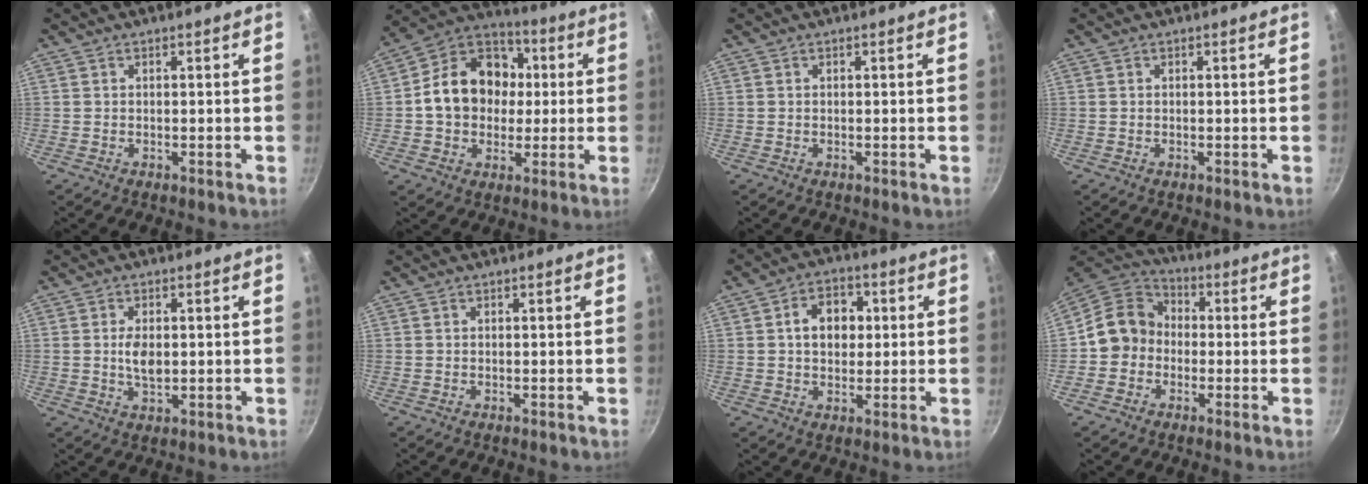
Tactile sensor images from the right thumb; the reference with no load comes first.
{"total": 16.9, "force": [1.1, 13.7, 9.8], "torque": [-0.131, 0.030, 0.005]}
{"total": 0.0}
{"total": 0.0}
{"total": 4.4, "force": [0.2, 2.5, 3.6], "torque": [-0.062, -0.003, 0.004]}
{"total": 0.0}
{"total": 8.4, "force": [1.3, 6.3, 5.5], "torque": [-0.051, 0.010, 0.012]}
{"total": 10.0, "force": [-1.2, 8.9, 4.4], "torque": [-0.041, 0.034, -0.044]}